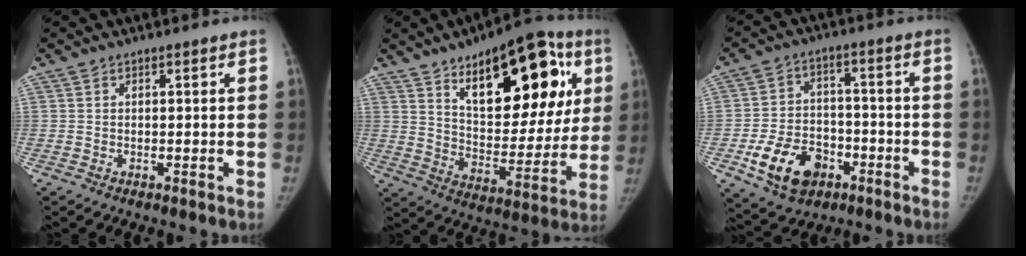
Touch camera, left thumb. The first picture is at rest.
{"total": 26.7, "force": [11.4, 12.2, 20.8], "torque": [-0.238, -0.026, 0.172]}
{"total": 12.9, "force": [-5.7, 9.0, 7.3], "torque": [-0.102, 0.030, -0.089]}